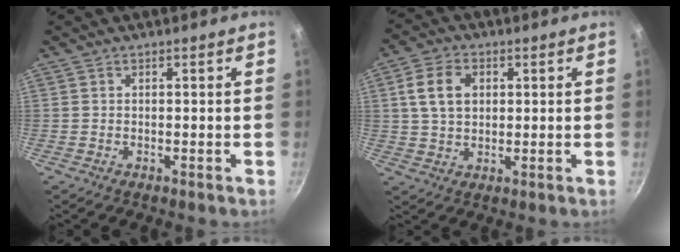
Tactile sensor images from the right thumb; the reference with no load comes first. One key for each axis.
{"total": 7.9, "fx": 1.8, "fy": 5.7, "fz": 5.2, "tx": -0.080, "ty": 0.006, "tz": 0.030}